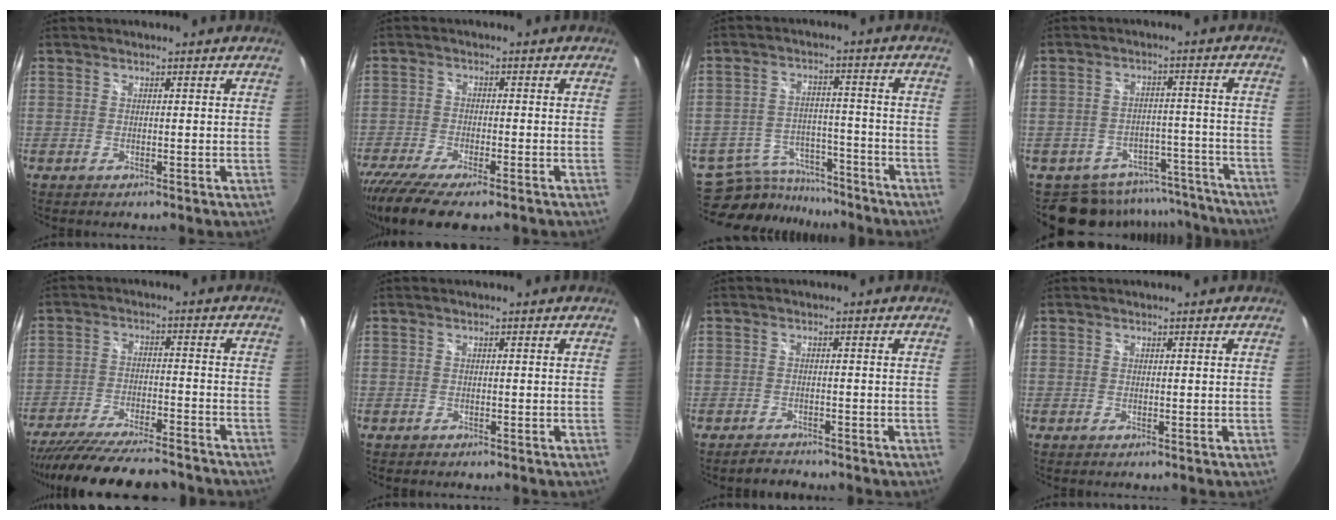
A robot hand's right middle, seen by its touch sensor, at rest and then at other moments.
{"total": 12.0, "force": [-9.3, 2.7, 7.1], "torque": [-0.163, -0.051, -0.162]}
{"total": 12.2, "force": [-11.0, 4.7, 2.4], "torque": [-0.065, 0.014, -0.160]}
{"total": 14.5, "force": [-12.6, 6.7, 2.3], "torque": [-0.044, 0.039, -0.155]}
{"total": 21.4, "force": [-18.6, 3.7, 9.7], "torque": [-0.188, -0.041, -0.281]}
{"total": 0.6, "force": [-0.5, 0.3, 0.1], "torque": [-0.005, -0.001, -0.007]}
{"total": 2.3, "force": [-2.2, 0.7, 0.1], "torque": [-0.011, 0.001, -0.037]}
{"total": 0.0}